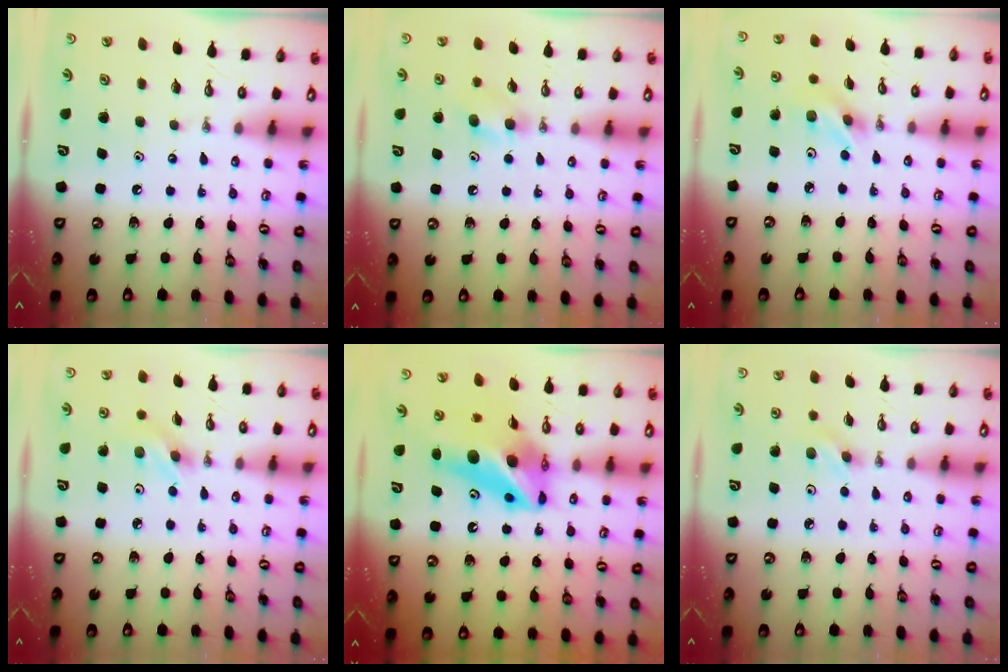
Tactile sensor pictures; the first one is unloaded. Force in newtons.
{"total": 7.2, "press": 7.2, "slide": 1.1}
{"total": 3.8, "press": 3.8, "slide": 0.3}
{"total": 3.0, "press": 2.9, "slide": 0.9}
{"total": 14.7, "press": 14.6, "slide": 1.5}
{"total": 4.6, "press": 3.9, "slide": 2.3}